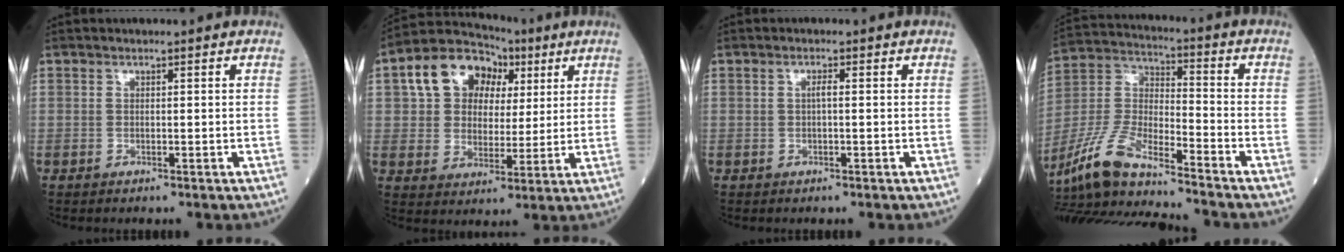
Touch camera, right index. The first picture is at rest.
{"total": 11.5, "force": [4.4, 8.6, 6.2], "torque": [-0.115, 0.040, 0.074]}
{"total": 1.0, "force": [0.0, 0.0, 1.0], "torque": [-0.019, 0.002, 0.000]}
{"total": 14.8, "force": [-11.1, 2.2, 9.5], "torque": [-0.210, -0.008, -0.205]}